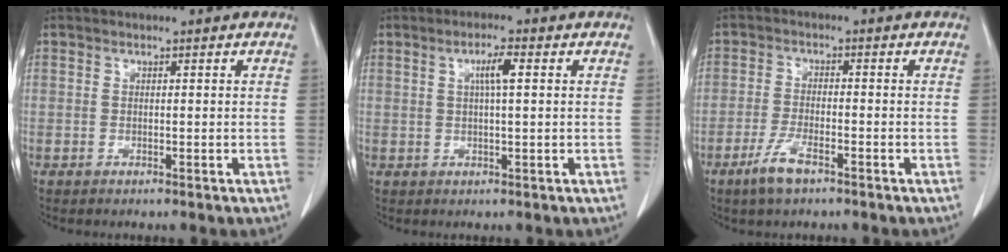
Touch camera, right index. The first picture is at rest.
{"total": 3.4, "force": [0.9, 0.3, 3.2], "torque": [-0.056, 0.005, 0.014]}
{"total": 4.9, "force": [-3.2, 1.1, 3.5], "torque": [-0.077, -0.003, -0.061]}